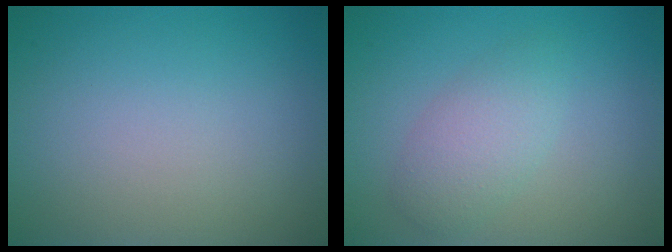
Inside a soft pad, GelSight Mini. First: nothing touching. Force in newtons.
{"total": 2.9, "press": 2.9, "slide": 0.2}